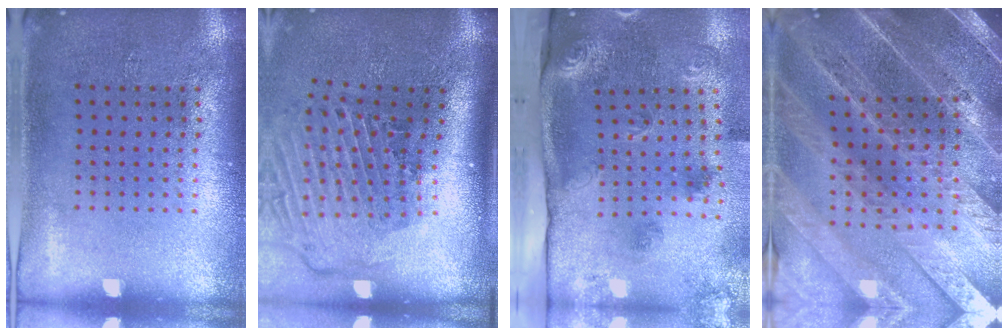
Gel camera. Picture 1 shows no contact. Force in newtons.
{"total": 2.9, "press": 2.0, "slide": 2.2}
{"total": 3.2, "press": 2.1, "slide": 2.4}
{"total": 5.0, "press": 4.4, "slide": 2.4}